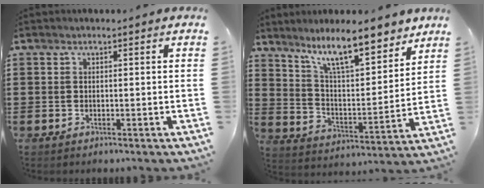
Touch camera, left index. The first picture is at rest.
{"total": 11.3, "force": [8.9, 2.2, 6.5], "torque": [-0.128, -0.044, 0.155]}